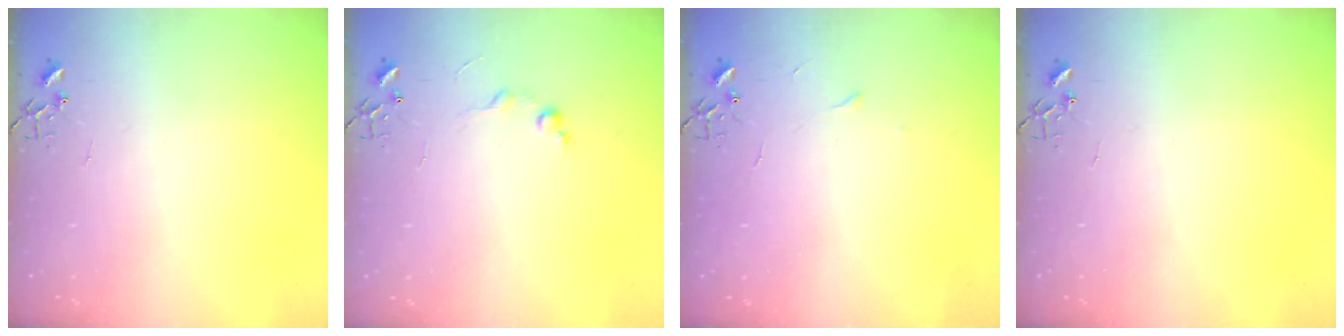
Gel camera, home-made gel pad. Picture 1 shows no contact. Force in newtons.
{"total": 5.6, "press": 5.6, "slide": 0.7}
{"total": 3.5, "press": 3.5, "slide": 0.4}
{"total": 0.0}